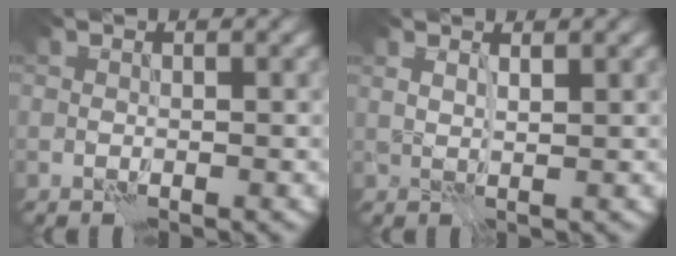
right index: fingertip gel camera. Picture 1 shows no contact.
{"total": 1.7, "force": [1.6, -0.7, -0.2], "torque": [-0.001, -0.003, 0.031]}